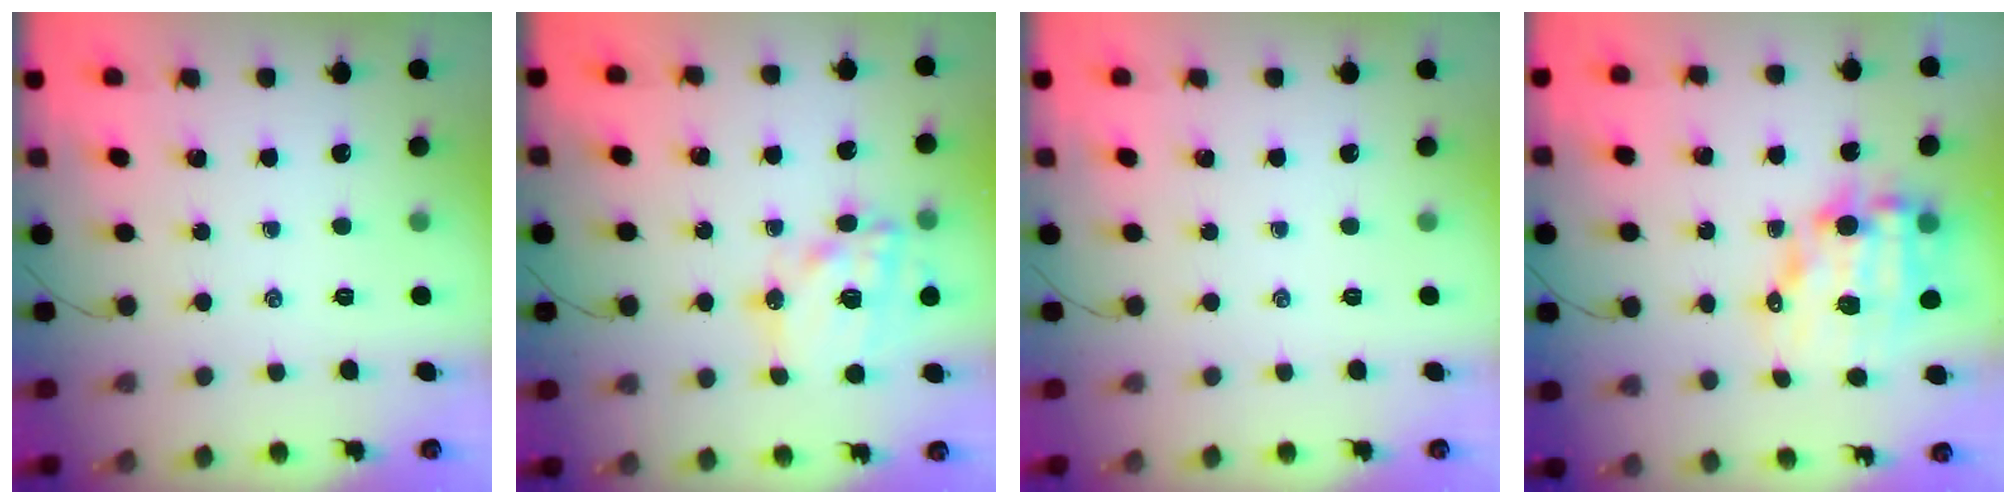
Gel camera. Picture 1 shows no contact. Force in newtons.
{"total": 17.0, "press": 16.5, "slide": 3.9}
{"total": 0.0}
{"total": 12.7, "press": 12.3, "slide": 3.2}